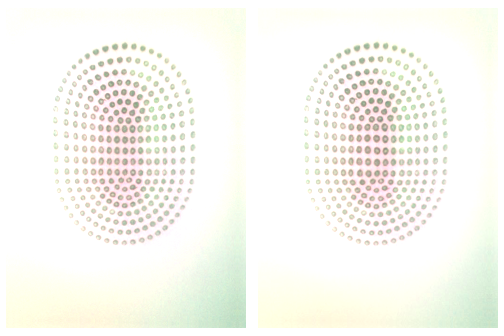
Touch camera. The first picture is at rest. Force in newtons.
{"total": 2.8, "press": 2.8, "slide": 0.0}